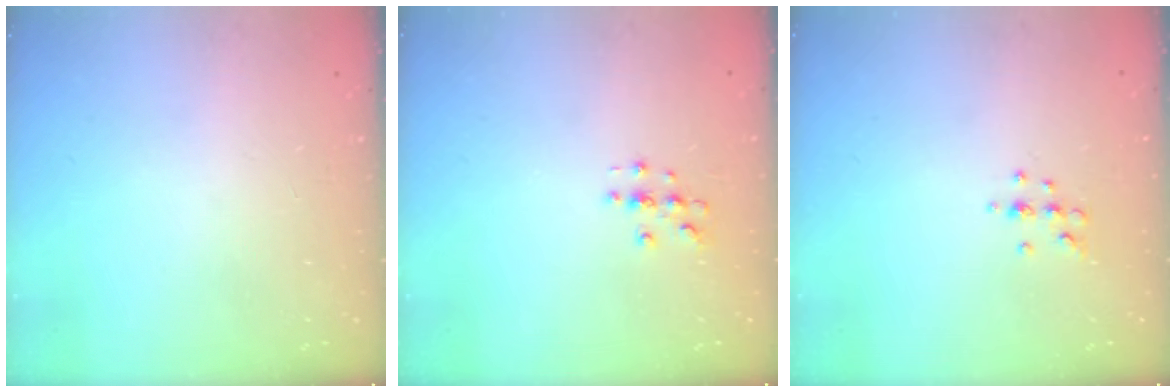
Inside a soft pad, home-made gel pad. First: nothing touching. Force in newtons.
{"total": 3.0, "press": 3.0, "slide": 0.3}
{"total": 4.8, "press": 4.4, "slide": 1.8}